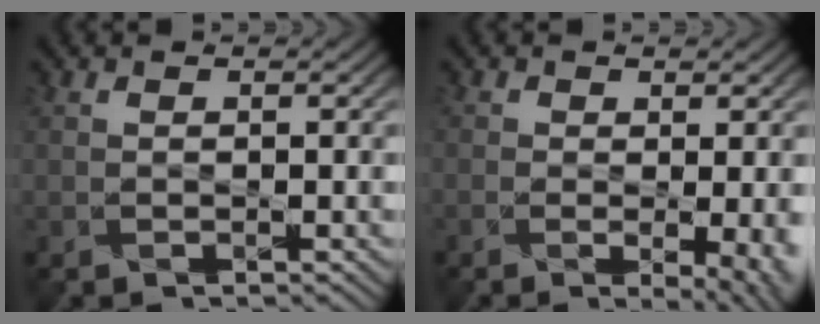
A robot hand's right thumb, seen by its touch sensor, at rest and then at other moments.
{"total": 6.4, "force": [-1.4, 2.7, 5.7], "torque": [-0.064, -0.008, -0.007]}